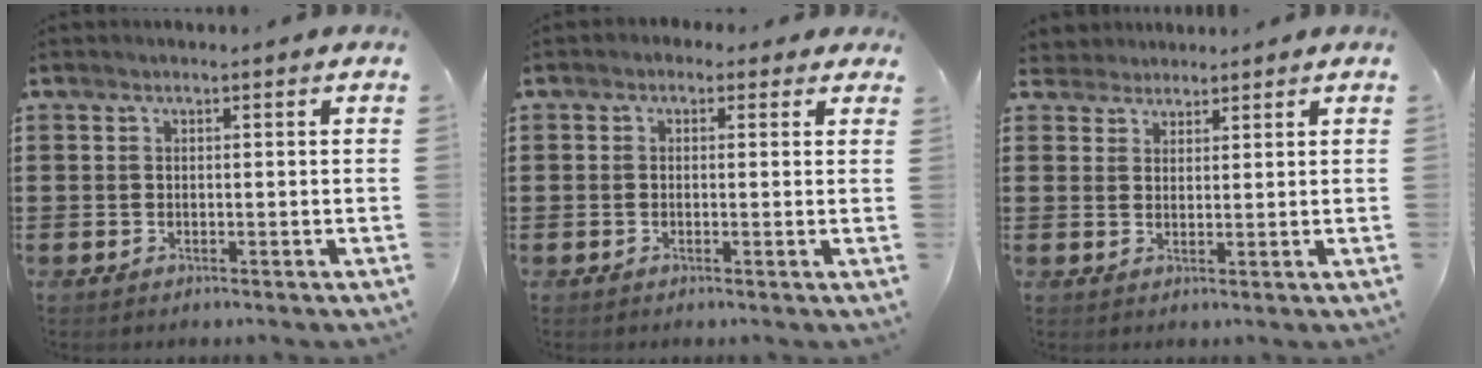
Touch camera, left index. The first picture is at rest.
{"total": 1.1, "force": [-0.2, 1.0, 0.5], "torque": [-0.011, 0.006, -0.005]}
{"total": 2.3, "force": [2.1, 1.0, -0.4], "torque": [-0.002, 0.005, 0.040]}